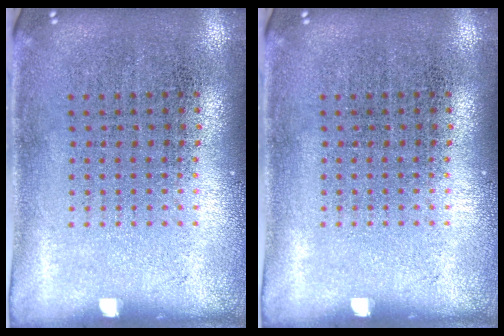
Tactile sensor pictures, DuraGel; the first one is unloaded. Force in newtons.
{"total": 0.0}